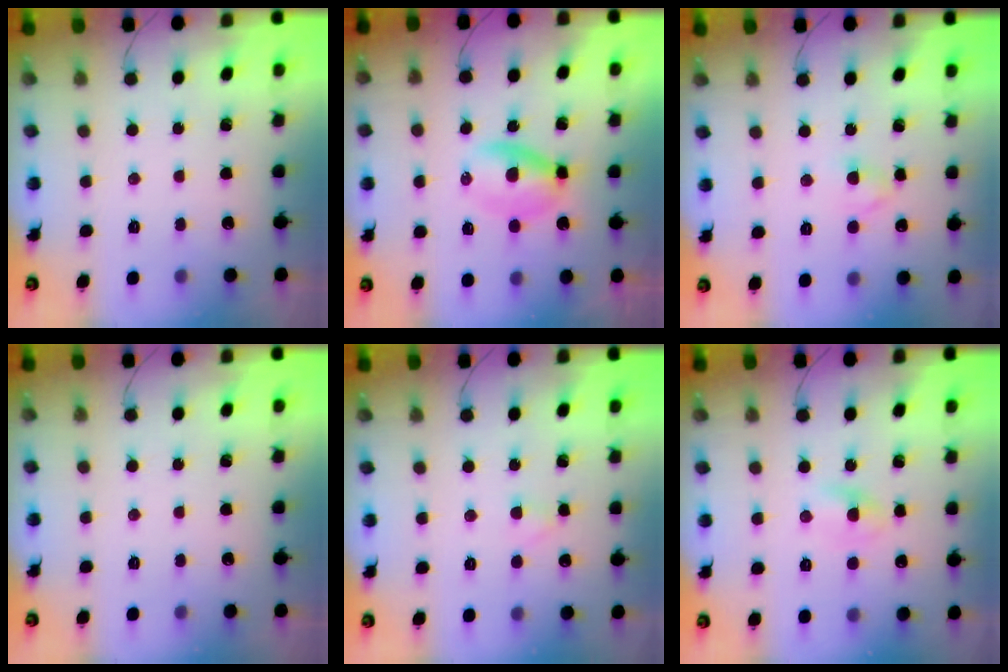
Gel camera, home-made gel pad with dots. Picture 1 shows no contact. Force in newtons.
{"total": 3.7, "press": 3.6, "slide": 1.0}
{"total": 3.3, "press": 3.1, "slide": 1.2}
{"total": 0.0}
{"total": 1.6, "press": 1.4, "slide": 0.7}
{"total": 2.8, "press": 2.6, "slide": 1.1}